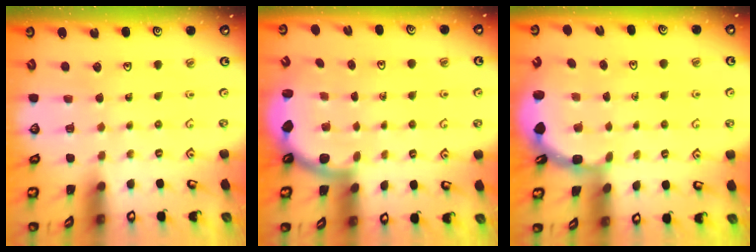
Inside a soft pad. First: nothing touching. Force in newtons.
{"total": 2.6, "press": 2.5, "slide": 0.6}
{"total": 2.0, "press": 1.8, "slide": 0.8}